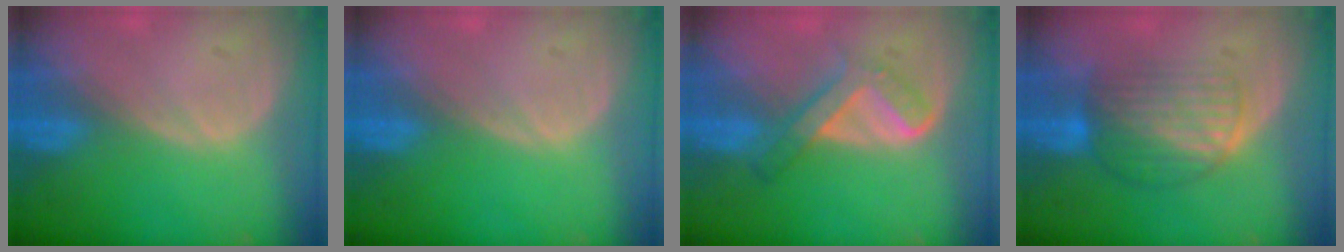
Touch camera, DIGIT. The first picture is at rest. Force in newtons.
{"total": 0.0}
{"total": 5.2, "press": 5.1, "slide": 1.4}
{"total": 6.8, "press": 6.5, "slide": 2.0}